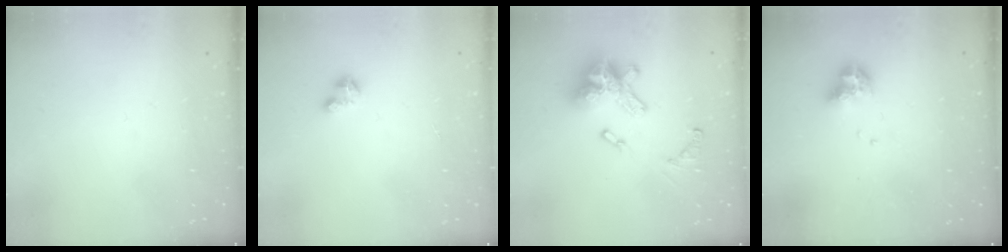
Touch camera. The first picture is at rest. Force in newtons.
{"total": 2.0, "press": 2.0, "slide": 0.4}
{"total": 17.2, "press": 17.1, "slide": 1.6}
{"total": 8.9, "press": 8.9, "slide": 1.0}